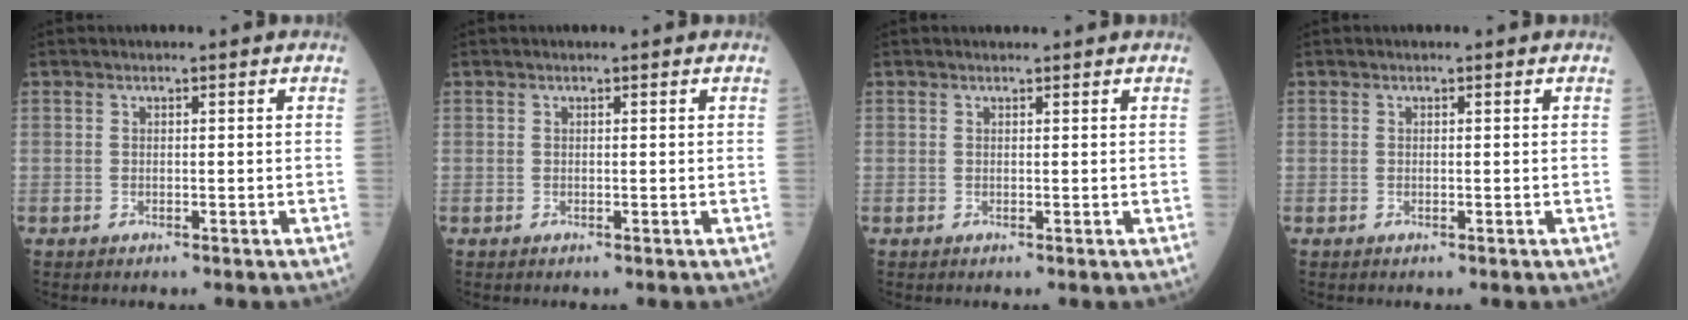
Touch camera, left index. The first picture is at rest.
{"total": 0.0}
{"total": 1.0, "force": [1.0, 0.0, 0.2], "torque": [-0.008, 0.006, 0.018]}
{"total": 0.0}